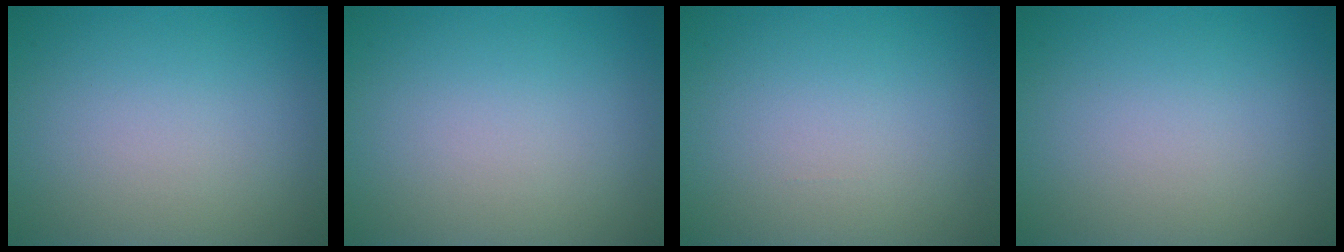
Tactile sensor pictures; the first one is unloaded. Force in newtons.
{"total": 0.0}
{"total": 0.0}
{"total": 0.0}